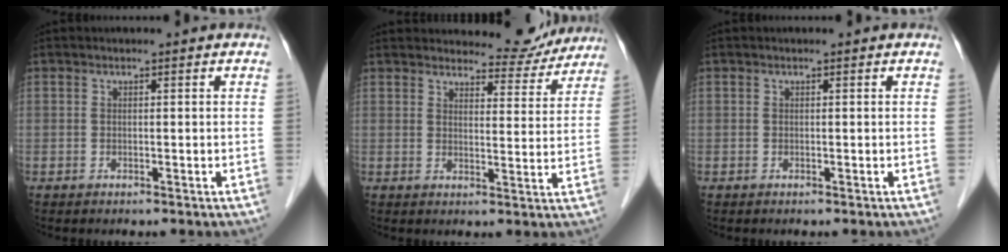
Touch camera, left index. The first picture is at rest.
{"total": 8.1, "force": [7.8, 2.0, 0.5], "torque": [0.004, -0.011, 0.090]}
{"total": 0.0}